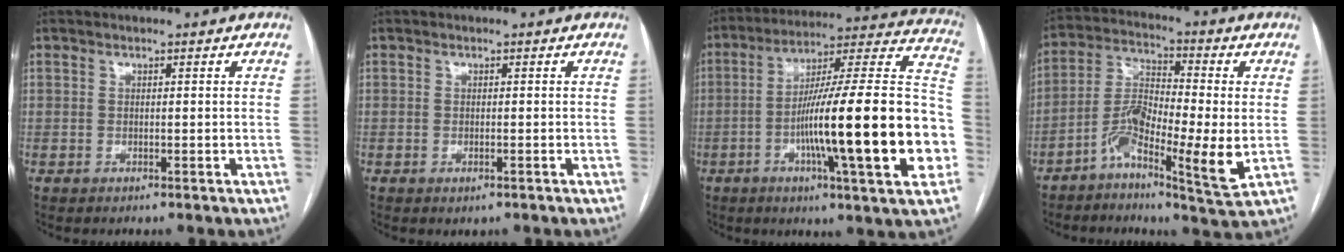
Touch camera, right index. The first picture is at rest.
{"total": 0.8, "force": [-0.5, 0.3, 0.6], "torque": [-0.010, -0.003, -0.003]}
{"total": 26.9, "force": [-6.0, 1.5, 26.2], "torque": [-0.333, 0.006, -0.102]}
{"total": 11.6, "force": [-3.5, 2.2, 10.8], "torque": [-0.214, 0.003, -0.068]}